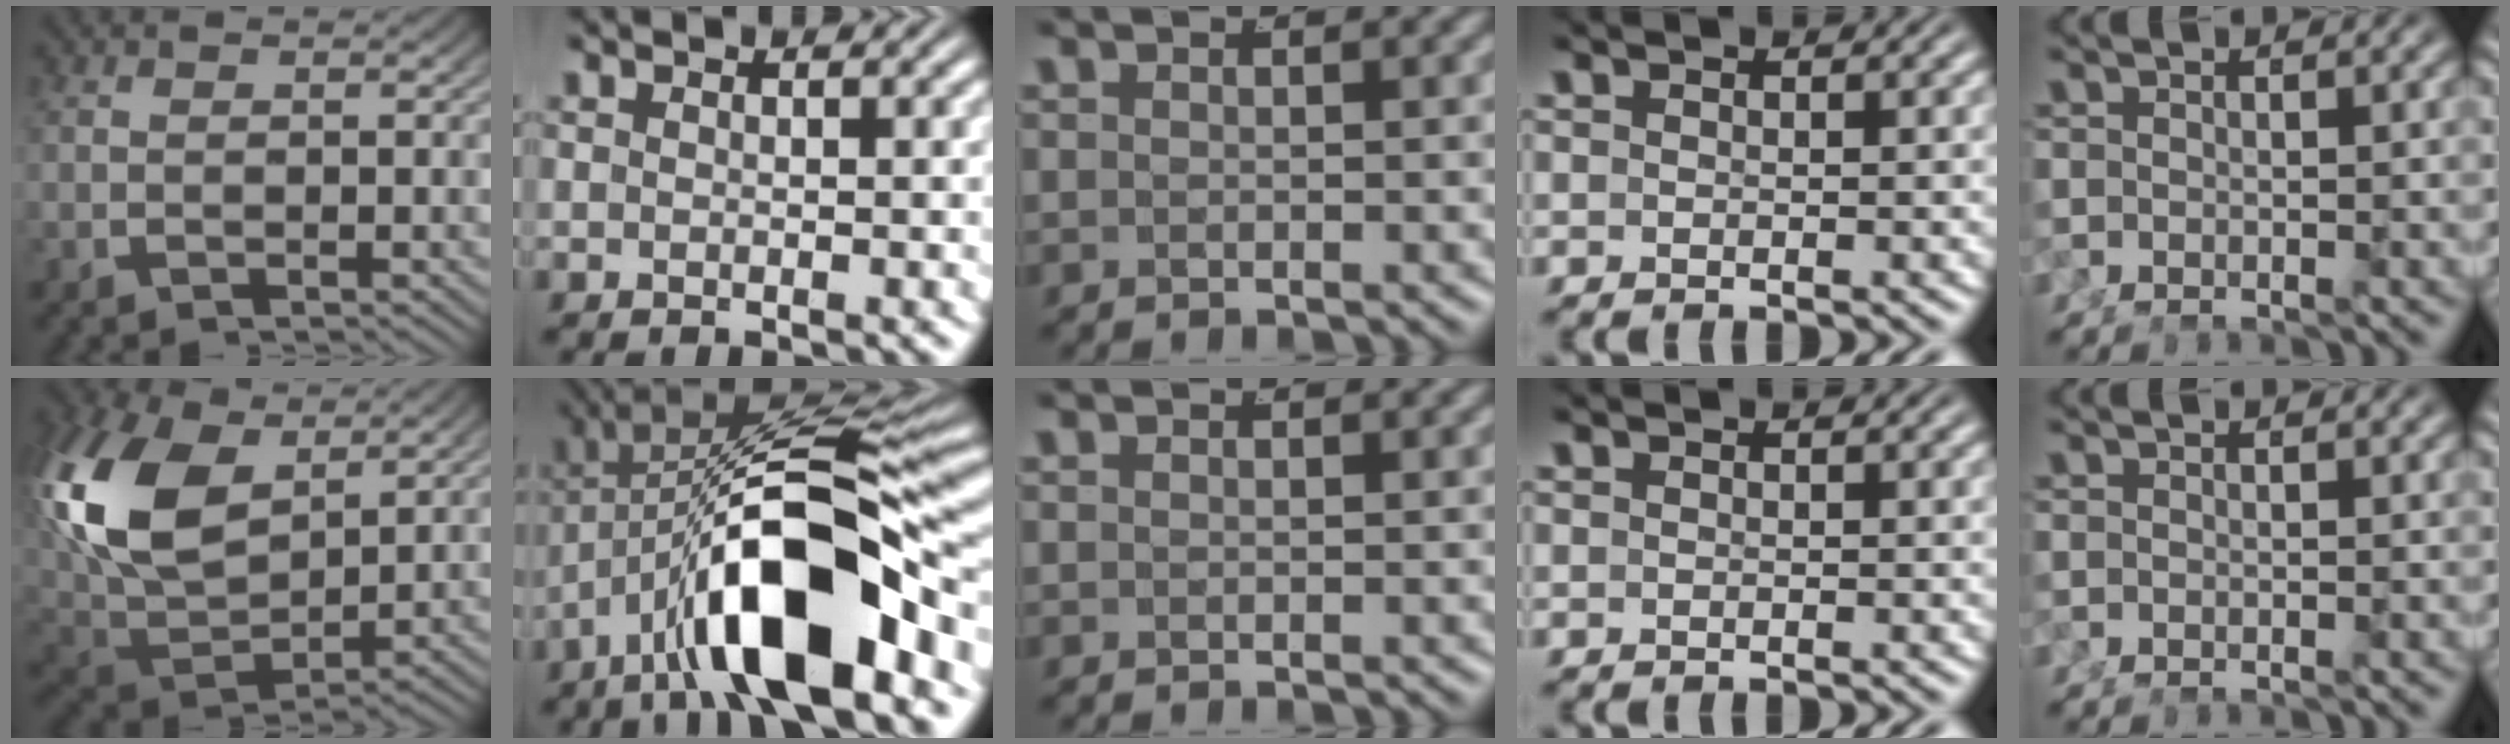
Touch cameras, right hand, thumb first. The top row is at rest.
{"thumb": {"total": 13.4, "force": [2.4, 8.8, 9.7], "torque": [-0.238, -0.037, 0.061]}, "index": {"total": 13.5, "force": [-2.2, 5.6, 12.1], "torque": [-0.201, -0.009, -0.019]}}